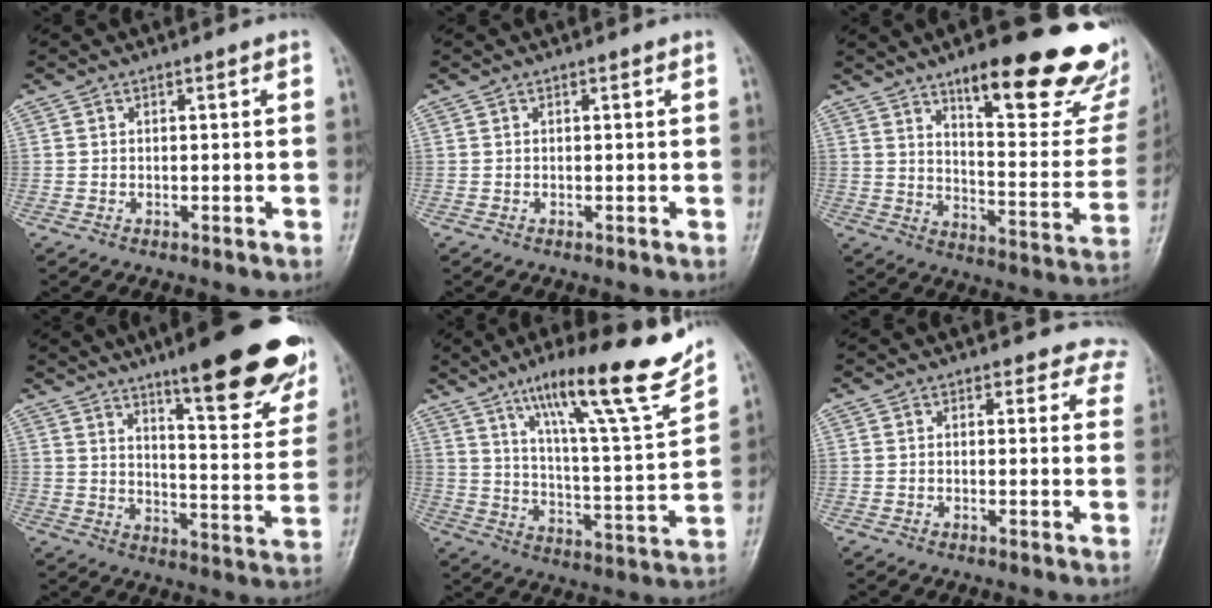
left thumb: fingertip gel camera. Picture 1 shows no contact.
{"total": 0.0}
{"total": 26.4, "force": [16.8, 7.7, 18.9], "torque": [-0.208, -0.089, 0.233]}
{"total": 23.0, "force": [15.0, 5.0, 16.6], "torque": [-0.186, -0.073, 0.208]}
{"total": 21.1, "force": [14.5, 2.5, 15.2], "torque": [-0.209, -0.068, 0.232]}
{"total": 5.7, "force": [4.9, 3.0, 0.0], "torque": [0.053, -0.016, 0.022]}